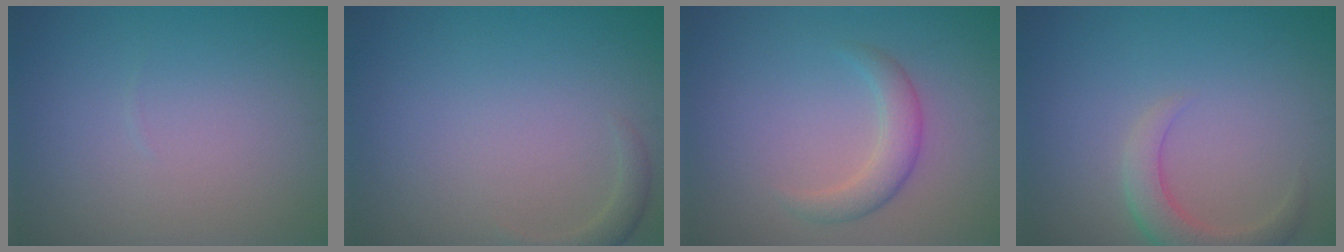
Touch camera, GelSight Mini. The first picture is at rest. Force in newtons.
{"total": 1.2, "press": 1.2, "slide": 0.1}
{"total": 2.4, "press": 2.4, "slide": 0.2}
{"total": 3.0, "press": 3.0, "slide": 0.3}